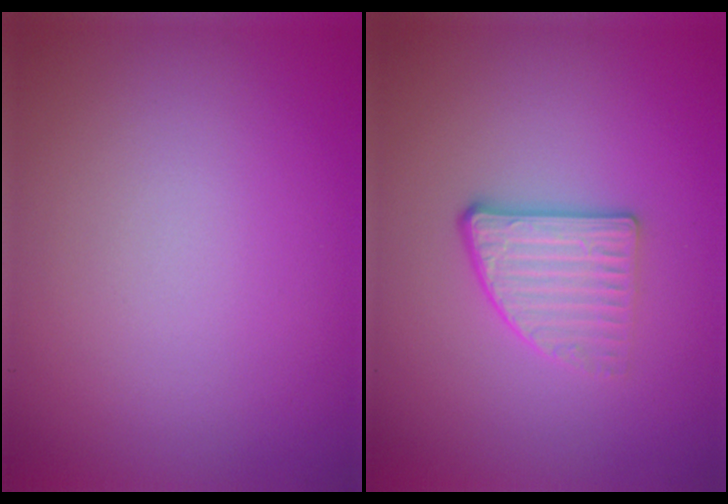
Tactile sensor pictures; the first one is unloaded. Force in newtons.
{"total": 2.9, "press": 2.5, "slide": 1.4}